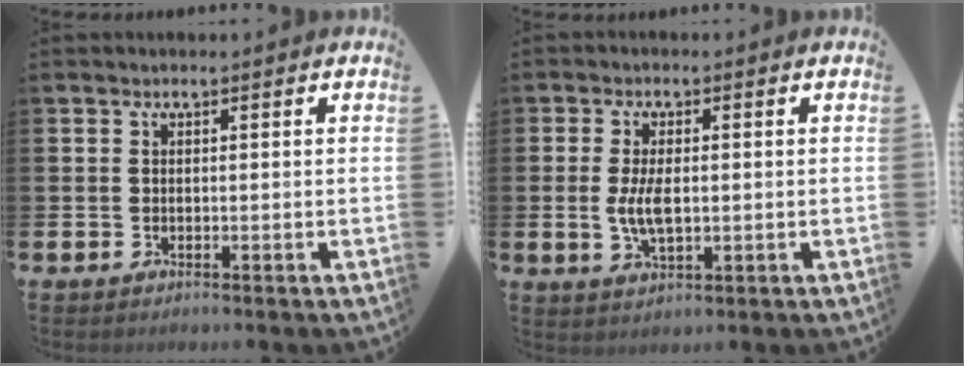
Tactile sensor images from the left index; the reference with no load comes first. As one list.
[{"total": 4.6, "force": [0.1, 2.1, 4.1], "torque": [-0.086, 0.003, -0.002]}]